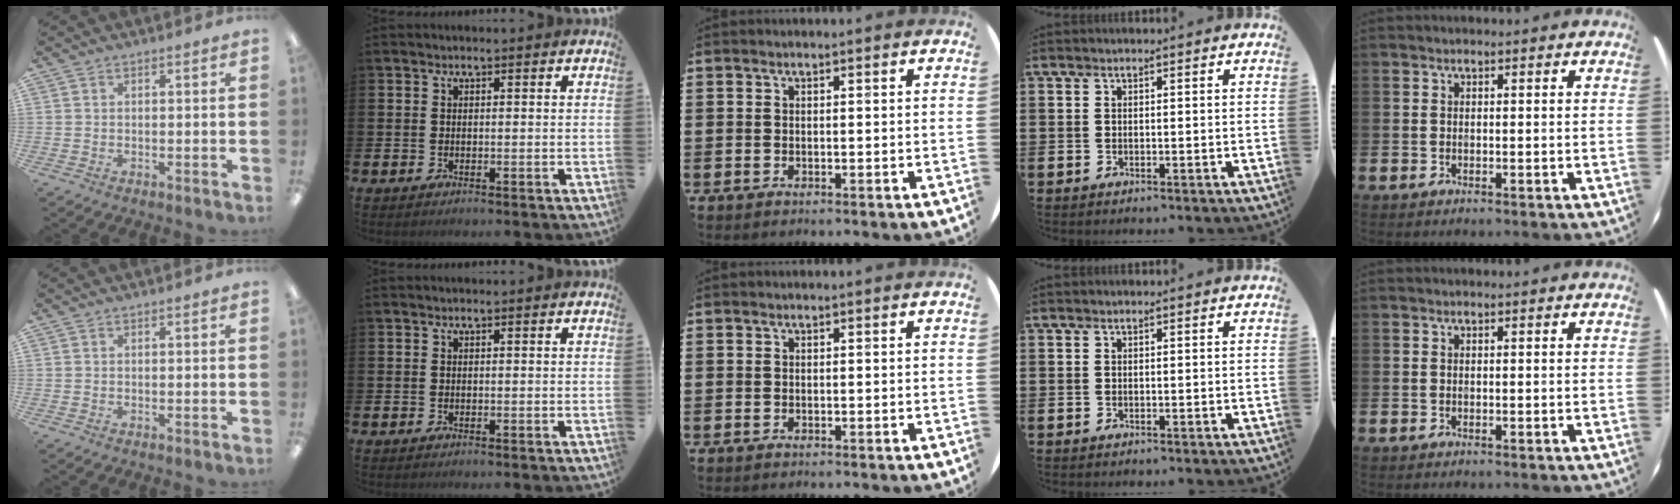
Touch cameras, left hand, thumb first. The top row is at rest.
{}